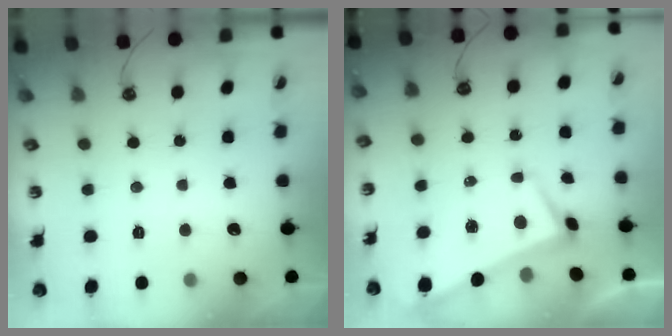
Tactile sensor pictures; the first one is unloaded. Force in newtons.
{"total": 2.4, "press": 2.3, "slide": 0.7}